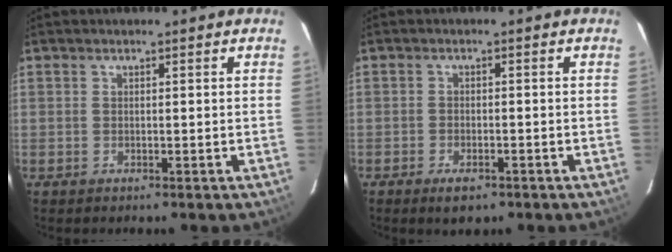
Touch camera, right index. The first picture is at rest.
{"total": 4.0, "force": [-2.6, 1.9, 2.4], "torque": [-0.056, -0.009, -0.042]}